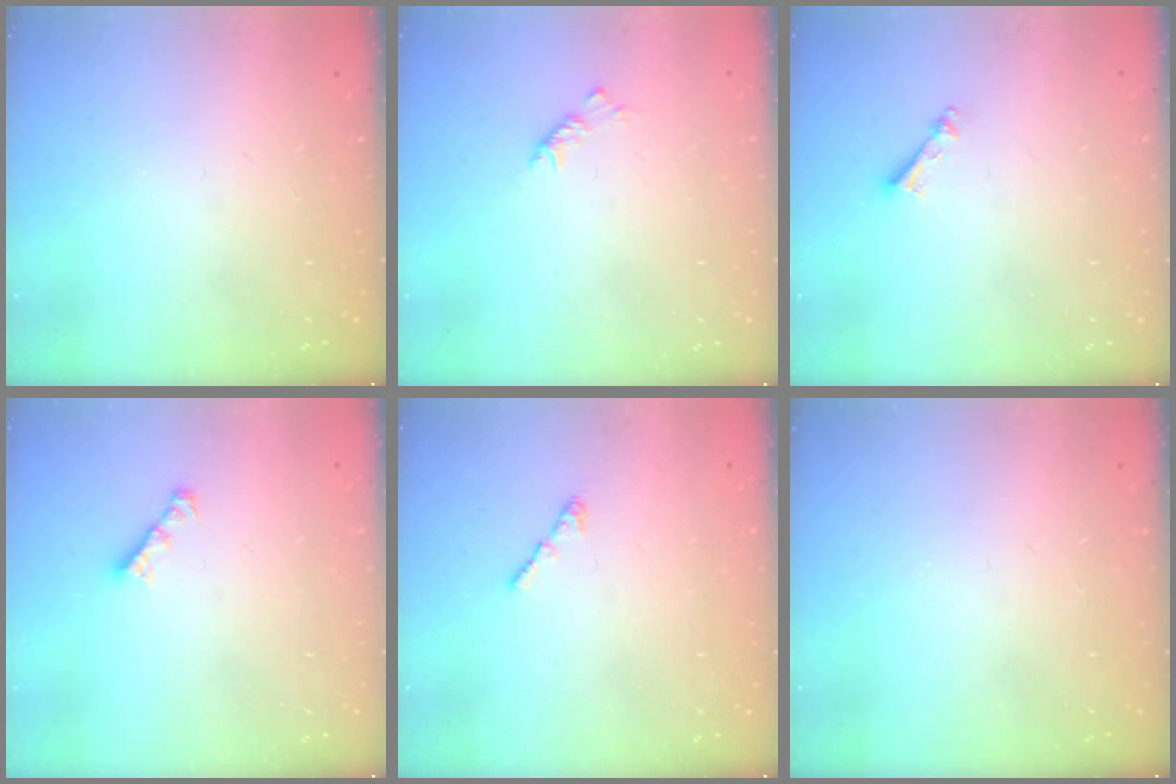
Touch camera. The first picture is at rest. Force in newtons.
{"total": 3.8, "press": 3.7, "slide": 0.8}
{"total": 3.7, "press": 3.7, "slide": 0.3}
{"total": 2.4, "press": 2.4, "slide": 0.1}
{"total": 1.3, "press": 1.2, "slide": 0.6}
{"total": 0.0}